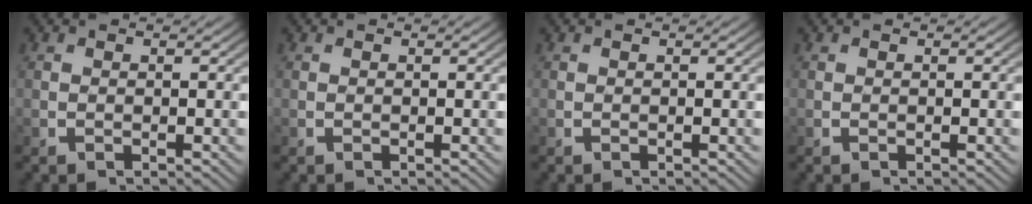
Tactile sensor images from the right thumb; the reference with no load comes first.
{"total": 0.0}
{"total": 0.0}
{"total": 0.0}